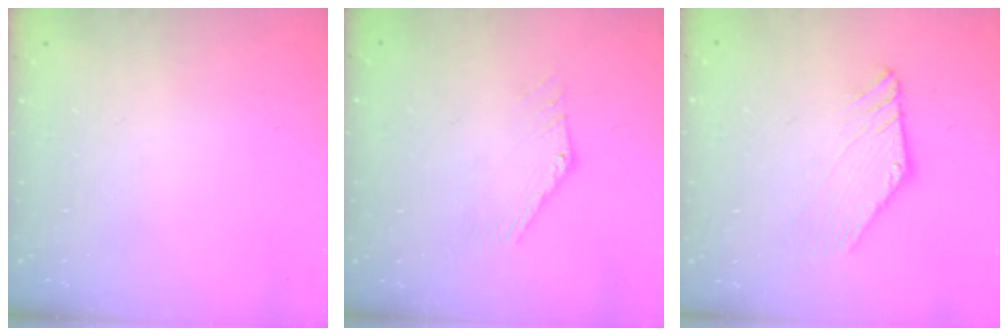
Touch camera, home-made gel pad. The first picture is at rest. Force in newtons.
{"total": 1.0, "press": 1.0, "slide": 0.1}
{"total": 1.5, "press": 1.5, "slide": 0.0}